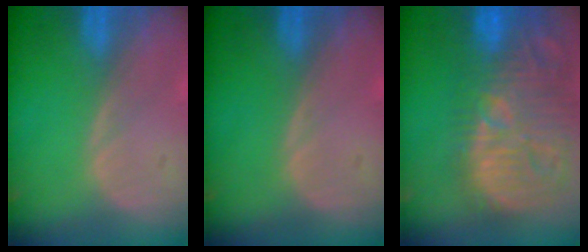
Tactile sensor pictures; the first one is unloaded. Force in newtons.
{"total": 0.0}
{"total": 15.5, "press": 13.5, "slide": 7.6}